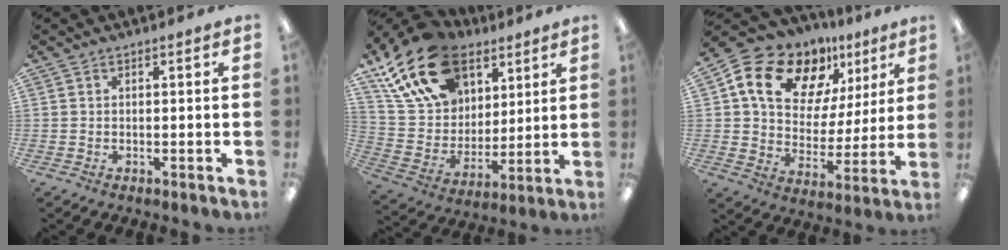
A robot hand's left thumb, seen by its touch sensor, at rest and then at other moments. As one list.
[{"total": 21.2, "force": [12.8, 13.7, 9.9], "torque": [-0.193, -0.049, 0.241]}, {"total": 17.5, "force": [10.5, 11.3, 8.2], "torque": [-0.152, -0.047, 0.192]}]